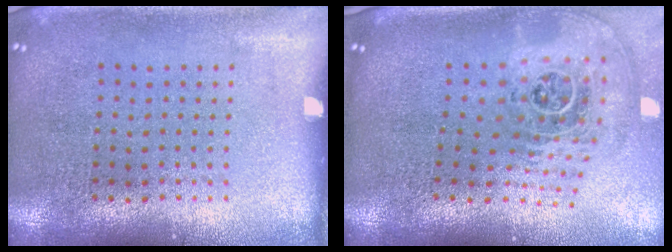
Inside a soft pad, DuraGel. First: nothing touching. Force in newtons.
{"total": 2.8, "press": 1.9, "slide": 2.1}